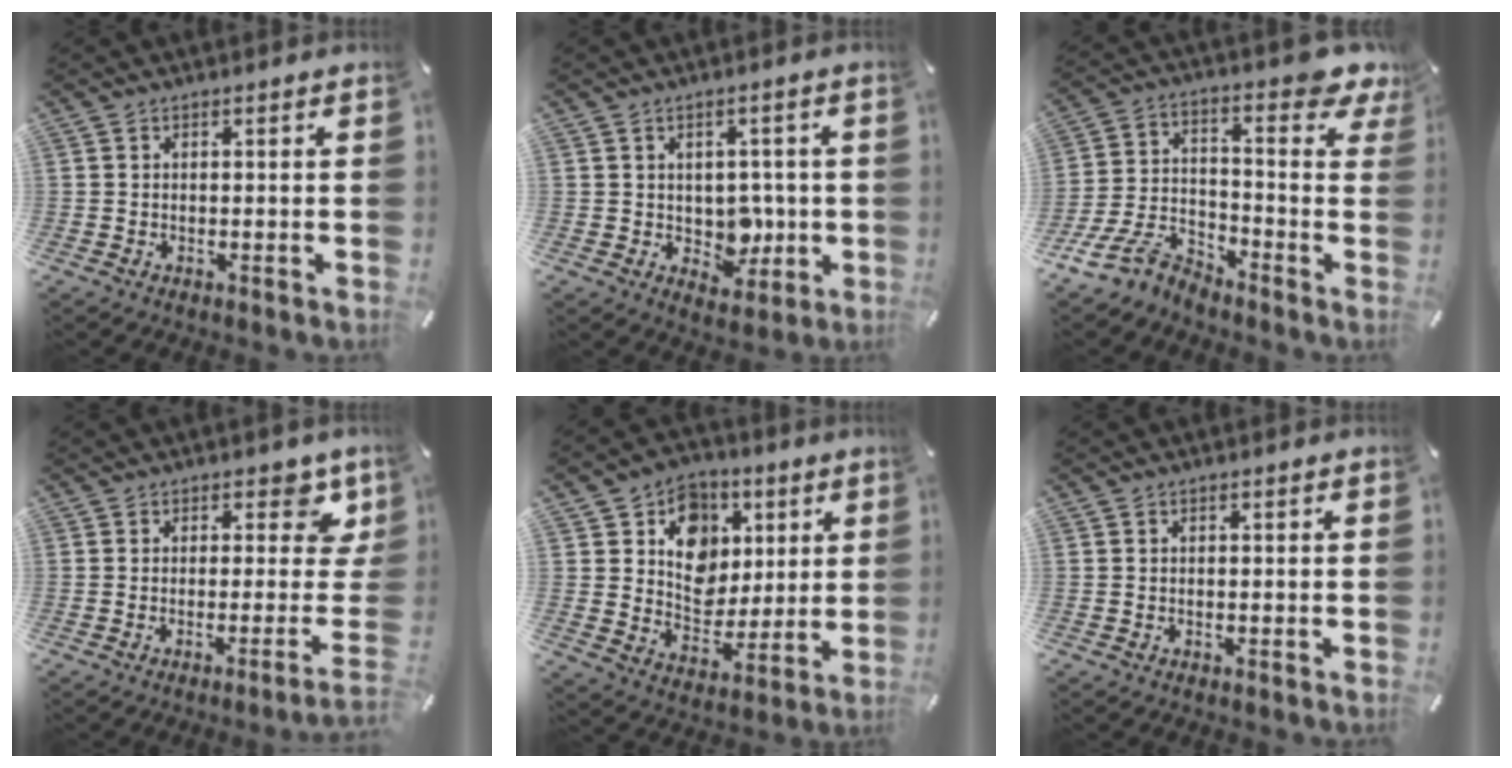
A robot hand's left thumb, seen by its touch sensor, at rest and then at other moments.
{"total": 6.2, "force": [0.3, 5.6, 2.7], "torque": [-0.020, -0.004, 0.006]}
{"total": 12.3, "force": [-6.3, 7.5, 7.5], "torque": [-0.146, 0.028, -0.119]}
{"total": 7.8, "force": [2.4, 2.9, 6.9], "torque": [-0.066, -0.030, 0.035]}
{"total": 11.9, "force": [3.6, 10.6, 4.0], "torque": [-0.059, -0.022, 0.069]}
{"total": 0.0}